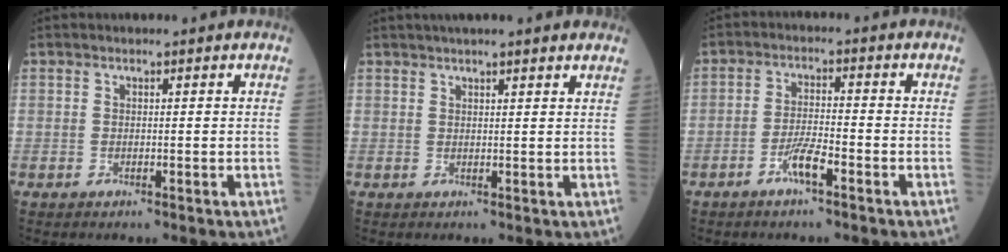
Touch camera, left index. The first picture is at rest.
{"total": 7.9, "force": [6.6, 0.6, 4.3], "torque": [-0.057, 0.032, 0.081]}
{"total": 4.1, "force": [-2.5, 0.4, 3.2], "torque": [-0.067, 0.000, -0.050]}